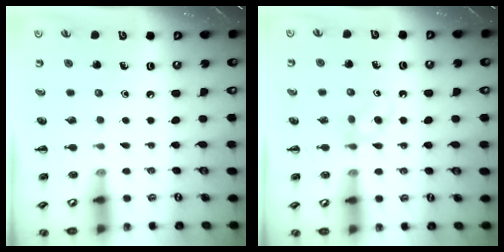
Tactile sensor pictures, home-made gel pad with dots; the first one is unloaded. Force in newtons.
{"total": 2.5, "press": 2.3, "slide": 1.0}